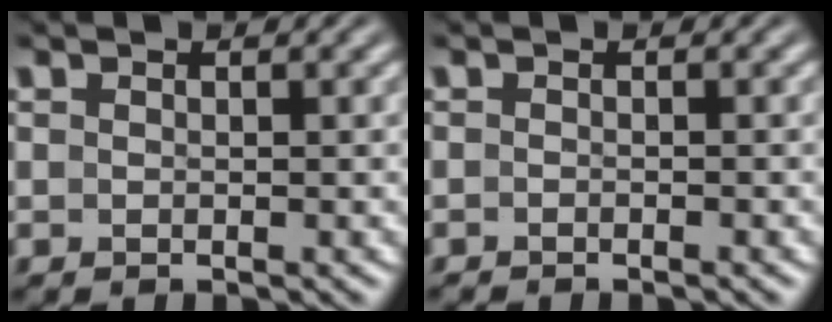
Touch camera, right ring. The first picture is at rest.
{"total": 0.8, "force": [-0.8, -0.2, 0.0], "torque": [-0.002, -0.005, -0.012]}